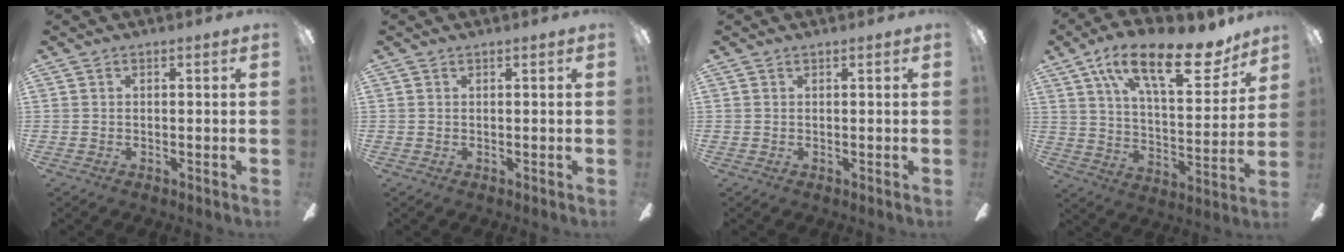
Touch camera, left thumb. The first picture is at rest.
{"total": 0.0}
{"total": 0.0}
{"total": 22.7, "force": [14.6, 8.9, 14.9], "torque": [-0.230, -0.081, 0.242]}